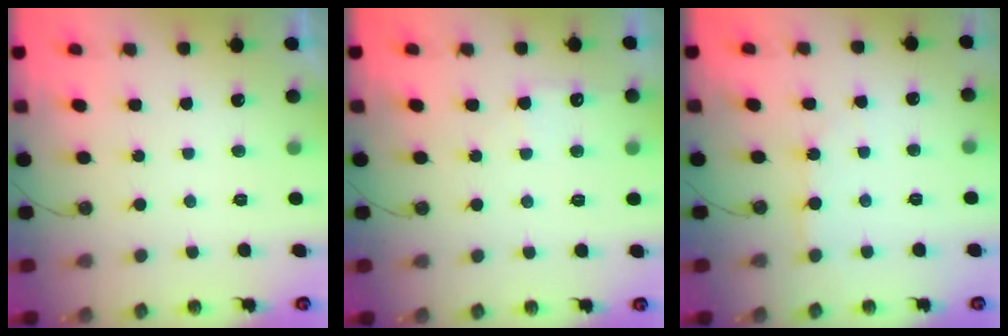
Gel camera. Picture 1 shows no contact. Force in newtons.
{"total": 5.0, "press": 5.0, "slide": 0.6}
{"total": 3.4, "press": 3.4, "slide": 0.2}